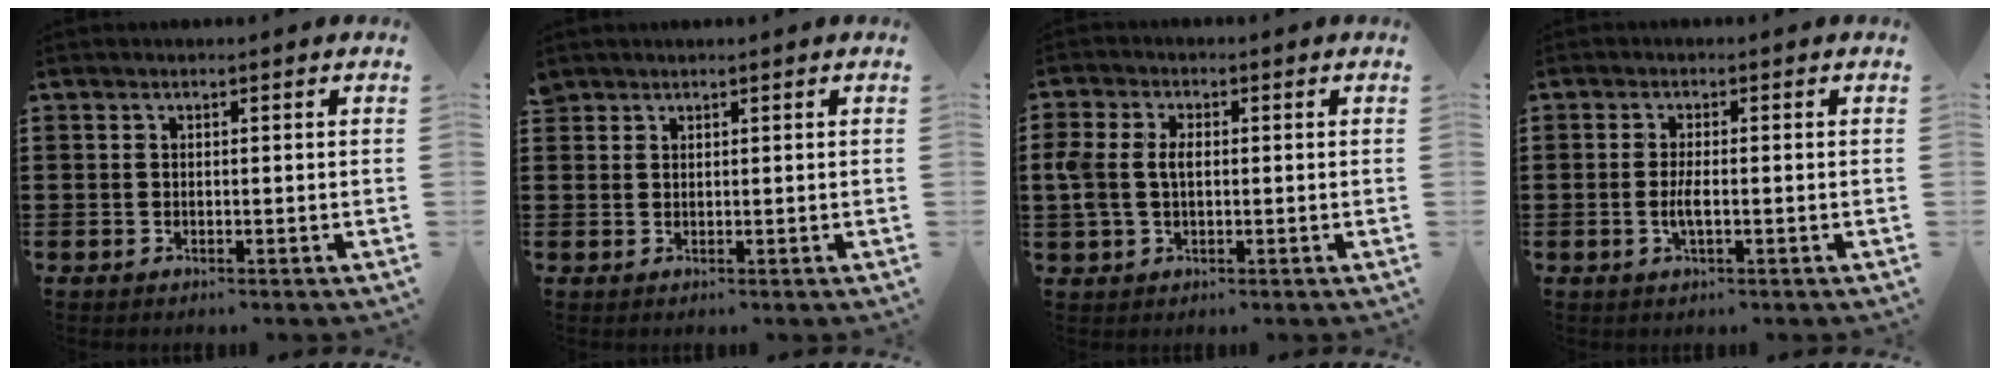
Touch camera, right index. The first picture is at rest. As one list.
[{"total": 1.1, "force": [1.0, 0.5, -0.2], "torque": [0.001, 0.002, 0.021]}, {"total": 4.3, "force": [0.2, 2.8, 3.3], "torque": [-0.092, 0.002, -0.006]}, {"total": 2.7, "force": [-0.6, 0.6, 2.6], "torque": [-0.053, -0.003, -0.013]}]